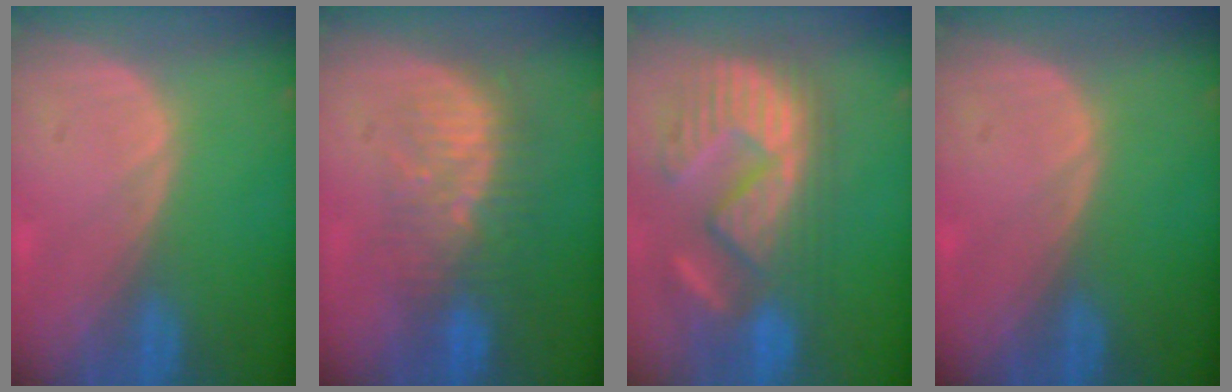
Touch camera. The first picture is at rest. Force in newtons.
{"total": 8.3, "press": 7.8, "slide": 2.9}
{"total": 11.9, "press": 11.2, "slide": 3.7}
{"total": 0.0}